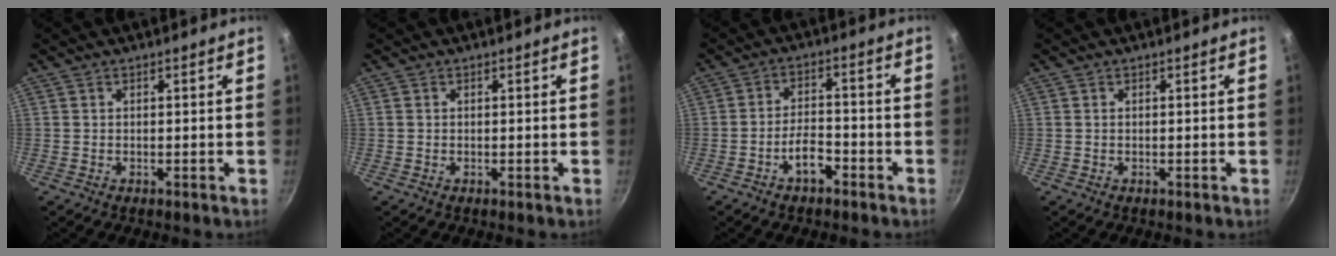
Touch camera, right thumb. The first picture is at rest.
{"total": 0.0}
{"total": 5.6, "force": [-3.3, 2.7, 3.6], "torque": [-0.051, 0.032, -0.057]}
{"total": 0.0}